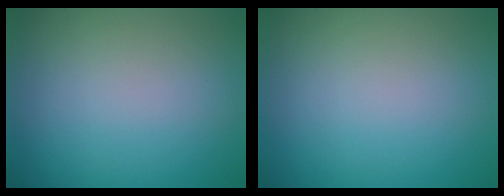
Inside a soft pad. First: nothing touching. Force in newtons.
{"total": 0.0}